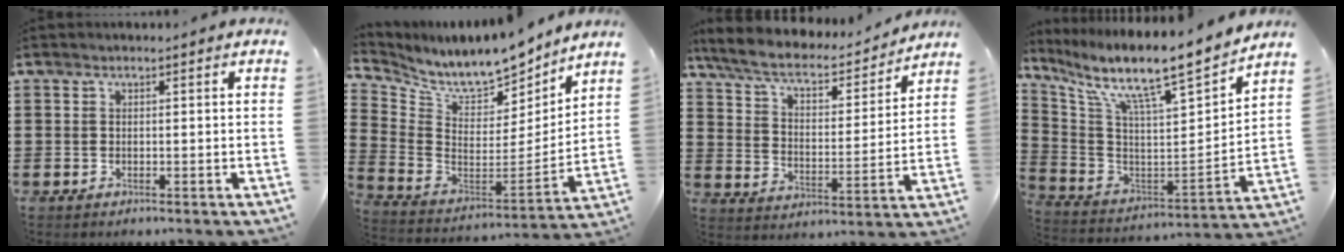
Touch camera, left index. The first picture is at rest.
{"total": 8.2, "force": [7.7, 1.4, 2.4], "torque": [-0.080, -0.068, 0.130]}
{"total": 6.4, "force": [5.3, 1.8, 3.1], "torque": [-0.082, -0.032, 0.087]}
{"total": 9.8, "force": [8.1, 0.8, 5.5], "torque": [-0.125, -0.073, 0.123]}